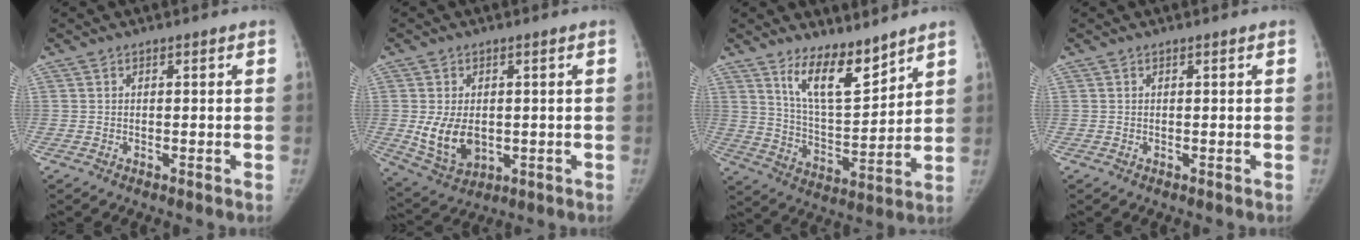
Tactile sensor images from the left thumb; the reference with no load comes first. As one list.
[{"total": 8.8, "force": [-0.4, 6.0, 6.4], "torque": [-0.105, -0.013, 0.011]}, {"total": 11.2, "force": [8.3, 3.5, 6.6], "torque": [-0.093, -0.074, 0.161]}, {"total": 0.0}]